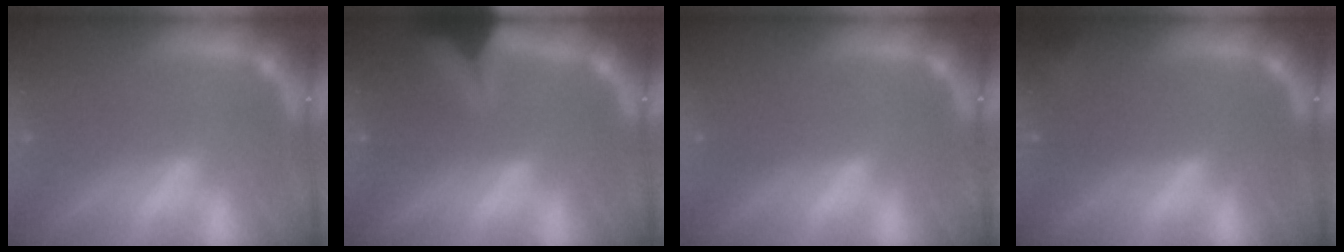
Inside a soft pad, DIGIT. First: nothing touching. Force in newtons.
{"total": 6.5}
{"total": 0.0}
{"total": 0.9}